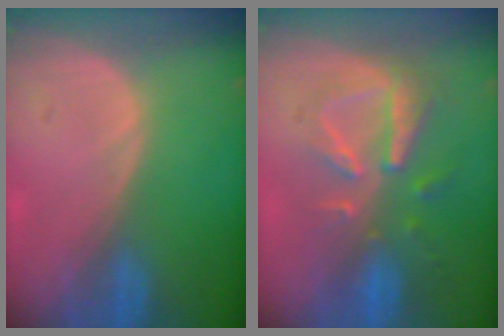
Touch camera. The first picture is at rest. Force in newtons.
{"total": 8.0, "press": 7.4, "slide": 3.0}